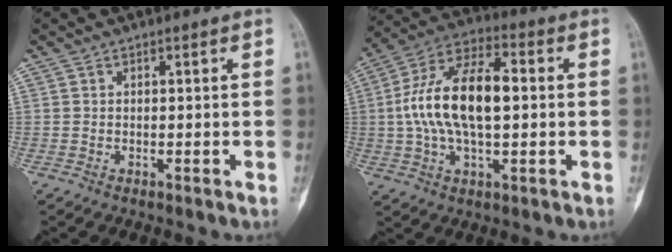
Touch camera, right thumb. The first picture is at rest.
{"total": 17.6, "force": [0.8, 8.6, 15.4], "torque": [-0.289, 0.028, 0.009]}